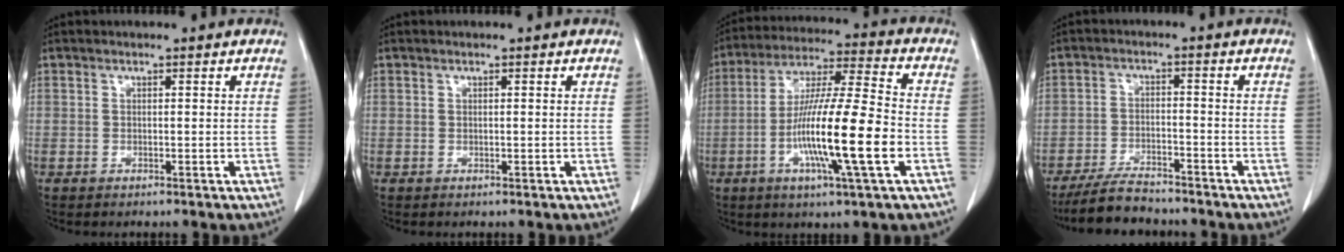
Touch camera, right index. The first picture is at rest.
{"total": 0.0}
{"total": 16.1, "force": [-4.3, 0.2, 15.6], "torque": [-0.289, -0.010, -0.082]}
{"total": 7.3, "force": [-6.6, 2.0, 2.6], "torque": [-0.049, -0.016, -0.117]}